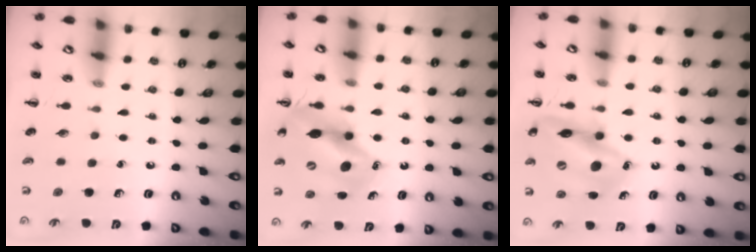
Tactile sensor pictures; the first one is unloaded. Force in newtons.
{"total": 13.1, "press": 12.5, "slide": 4.0}
{"total": 15.8, "press": 15.5, "slide": 3.1}